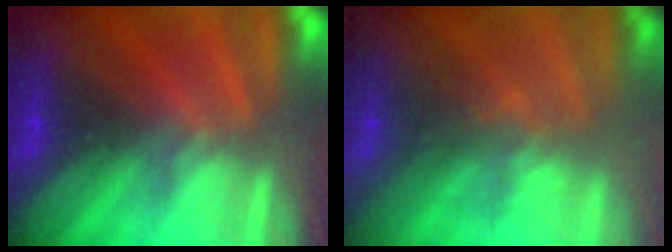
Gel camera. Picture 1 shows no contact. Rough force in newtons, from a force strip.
{"total": 2.9}